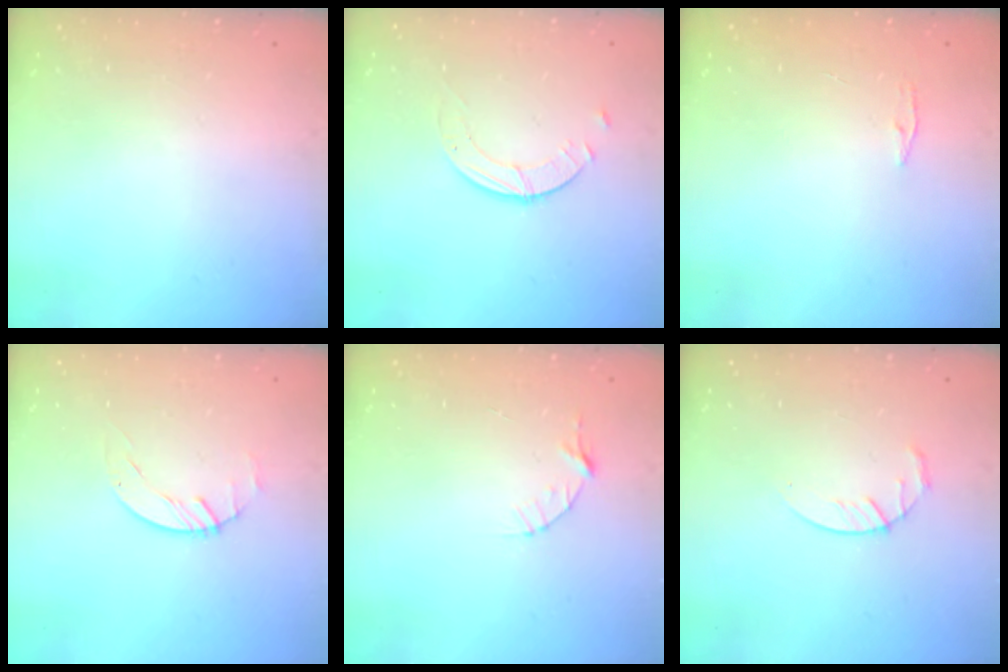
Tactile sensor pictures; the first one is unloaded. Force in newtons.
{"total": 1.8, "press": 1.8, "slide": 0.2}
{"total": 3.8, "press": 3.7, "slide": 0.5}
{"total": 0.6, "press": 0.6, "slide": 0.1}
{"total": 4.1, "press": 4.1, "slide": 0.4}
{"total": 4.3, "press": 4.2, "slide": 0.6}